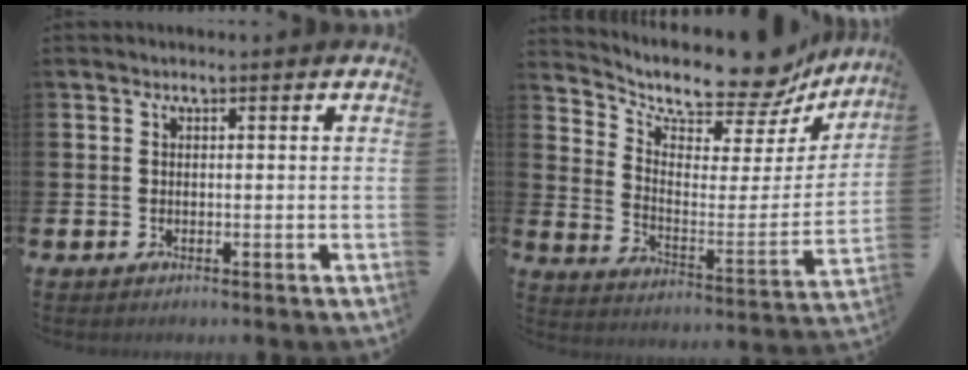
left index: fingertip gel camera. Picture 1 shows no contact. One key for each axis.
{"total": 11.9, "fx": 10.6, "fy": 3.8, "fz": 4.1, "tx": -0.095, "ty": -0.086, "tz": 0.177}